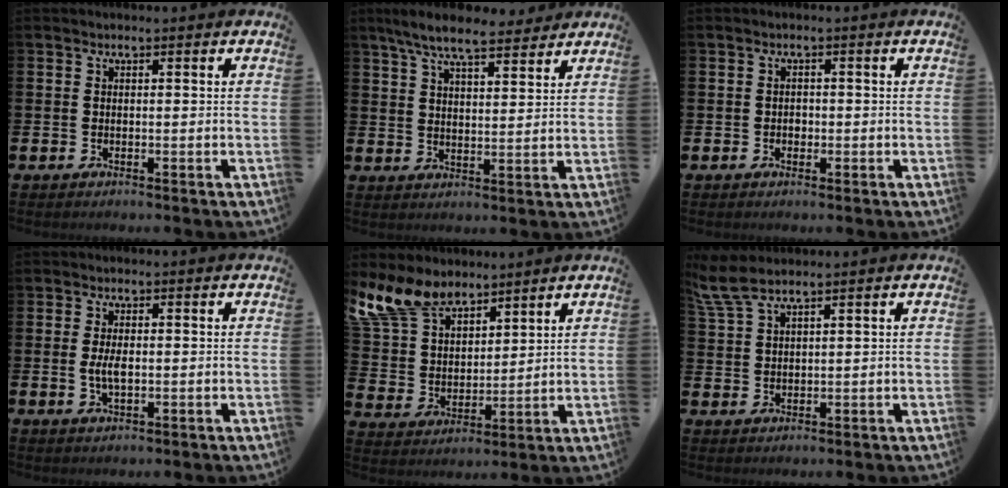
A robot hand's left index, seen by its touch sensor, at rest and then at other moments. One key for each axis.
{"total": 8.0, "fx": 7.2, "fy": 1.7, "fz": 3.1, "tx": -0.063, "ty": -0.028, "tz": 0.128}
{"total": 0.9, "fx": 0.0, "fy": 0.8, "fz": 0.5, "tx": 0.006, "ty": -0.001, "tz": -0.004}
{"total": 2.8, "fx": 0.2, "fy": 1.2, "fz": 2.5, "tx": -0.032, "ty": -0.002, "tz": -0.001}
{"total": 10.3, "fx": 8.6, "fy": 5.0, "fz": 2.7, "tx": -0.096, "ty": -0.036, "tz": 0.167}
{"total": 5.6, "fx": 4.6, "fy": 1.0, "fz": 3.0, "tx": -0.069, "ty": -0.008, "tz": 0.085}